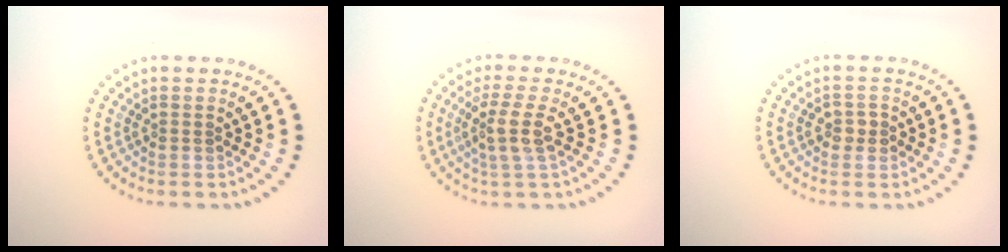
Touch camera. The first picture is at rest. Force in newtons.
{"total": 2.9, "press": 2.3, "slide": 1.7}
{"total": 1.6, "press": 1.6, "slide": 0.1}